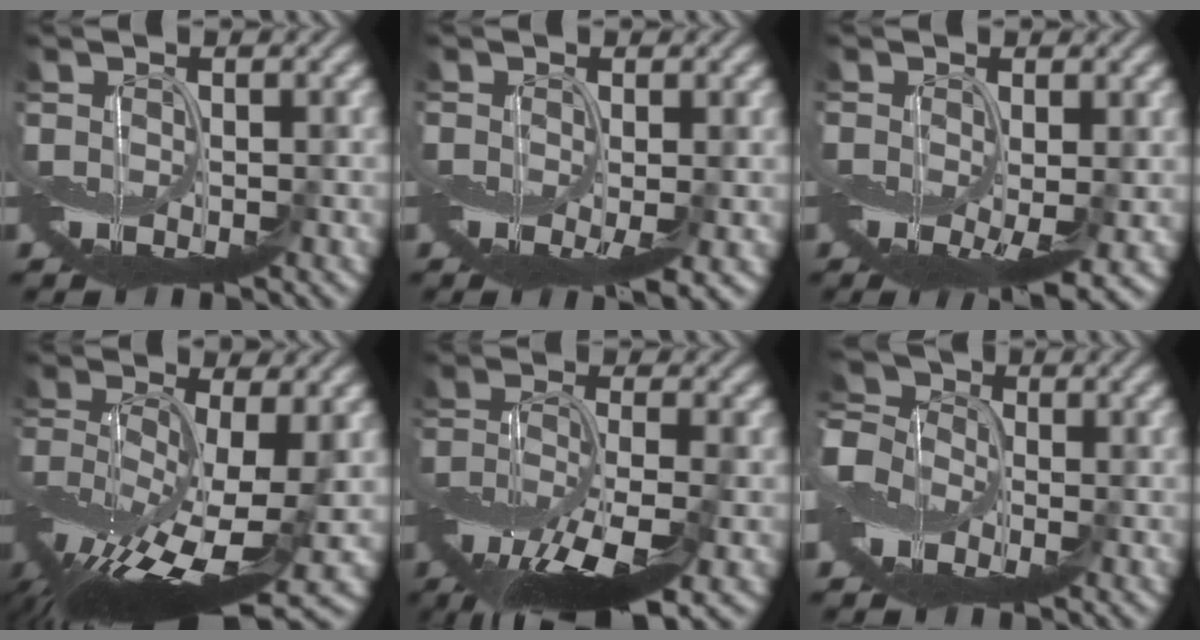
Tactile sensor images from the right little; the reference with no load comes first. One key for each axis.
{"total": 3.0, "fx": -1.2, "fy": 0.9, "fz": 2.6, "tx": -0.045, "ty": -0.010, "tz": -0.016}
{"total": 5.8, "fx": -1.6, "fy": 2.3, "fz": 5.1, "tx": -0.079, "ty": -0.017, "tz": -0.015}
{"total": 13.6, "fx": -4.4, "fy": 5.0, "fz": 11.9, "tx": -0.250, "ty": -0.018, "tz": -0.070}
{"total": 9.1, "fx": -4.4, "fy": 2.8, "fz": 7.4, "tx": -0.140, "ty": -0.011, "tz": -0.087}
{"total": 6.6, "fx": -1.2, "fy": 5.1, "fz": 4.1, "tx": -0.107, "ty": 0.009, "tz": -0.040}